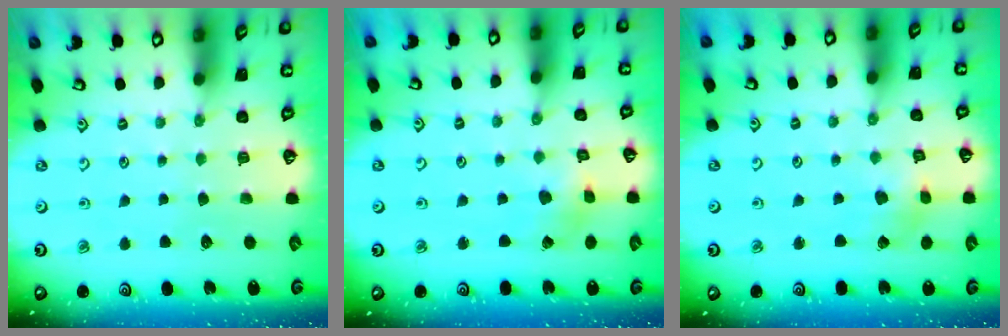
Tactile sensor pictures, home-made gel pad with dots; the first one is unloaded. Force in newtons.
{"total": 2.3, "press": 2.3, "slide": 0.5}
{"total": 2.4, "press": 2.3, "slide": 0.5}